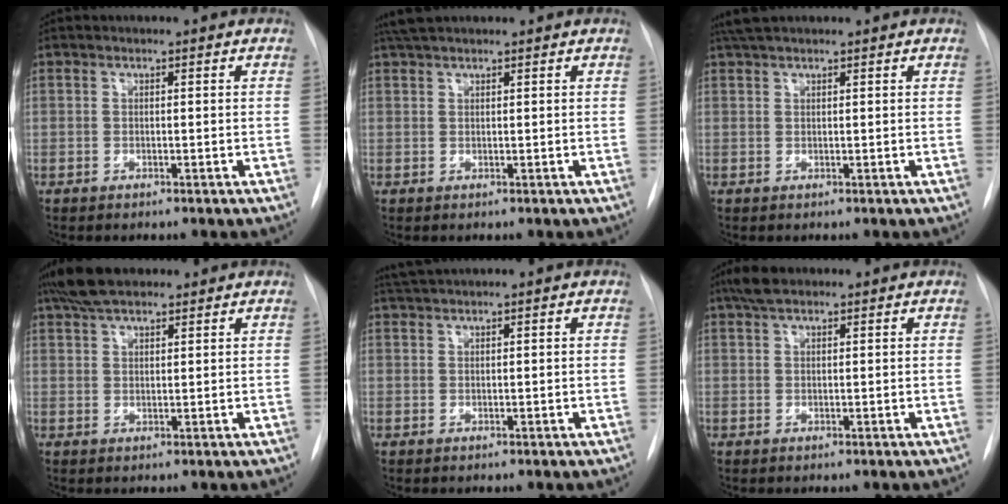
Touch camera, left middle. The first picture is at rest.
{"total": 3.5, "force": [3.1, 0.5, 1.5], "torque": [-0.032, 0.025, 0.058]}
{"total": 3.5, "force": [3.0, 0.6, 1.6], "torque": [-0.033, 0.025, 0.057]}
{"total": 6.7, "force": [5.3, 2.2, 3.5], "torque": [-0.068, 0.023, 0.097]}
{"total": 2.3, "force": [2.1, -0.5, 0.9], "torque": [-0.018, 0.017, 0.043]}
{"total": 3.3, "force": [2.5, 1.2, 1.9], "torque": [-0.043, 0.013, 0.047]}